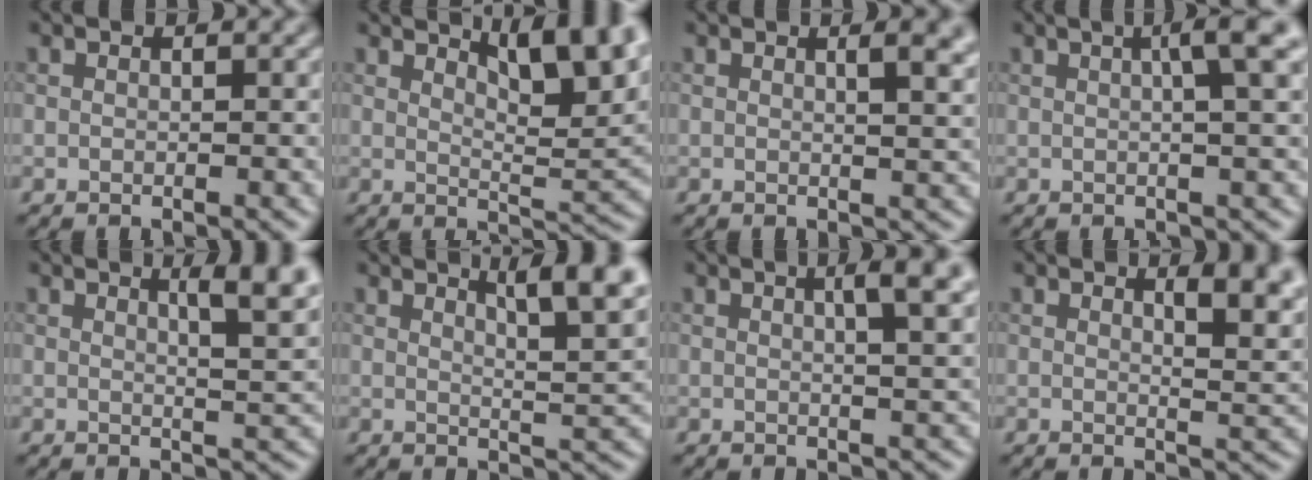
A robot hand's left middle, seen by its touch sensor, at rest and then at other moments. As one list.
[{"total": 7.2, "force": [4.2, 1.9, 5.4], "torque": [-0.069, 0.003, 0.070]}, {"total": 3.3, "force": [1.5, 1.2, 2.8], "torque": [-0.022, 0.003, 0.019]}, {"total": 4.6, "force": [1.2, 0.9, 4.4], "torque": [-0.054, 0.016, 0.015]}, {"total": 5.2, "force": [2.6, 1.3, 4.3], "torque": [-0.043, 0.005, 0.033]}, {"total": 6.5, "force": [3.8, 1.5, 5.0], "torque": [-0.051, 0.010, 0.053]}, {"total": 5.4, "force": [2.0, 1.7, 4.7], "torque": [-0.037, 0.020, 0.009]}, {"total": 5.3, "force": [2.7, 2.0, 4.1], "torque": [-0.031, 0.005, 0.032]}]